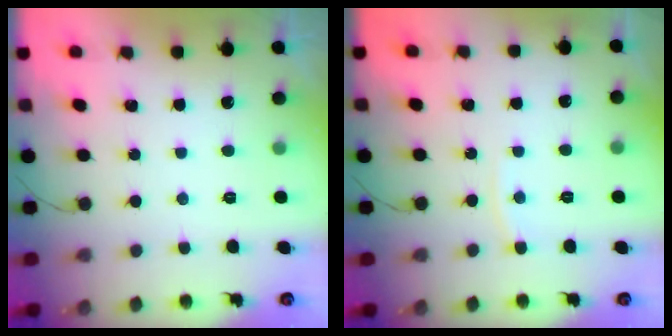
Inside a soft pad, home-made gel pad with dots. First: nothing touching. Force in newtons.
{"total": 4.1, "press": 4.1, "slide": 0.6}